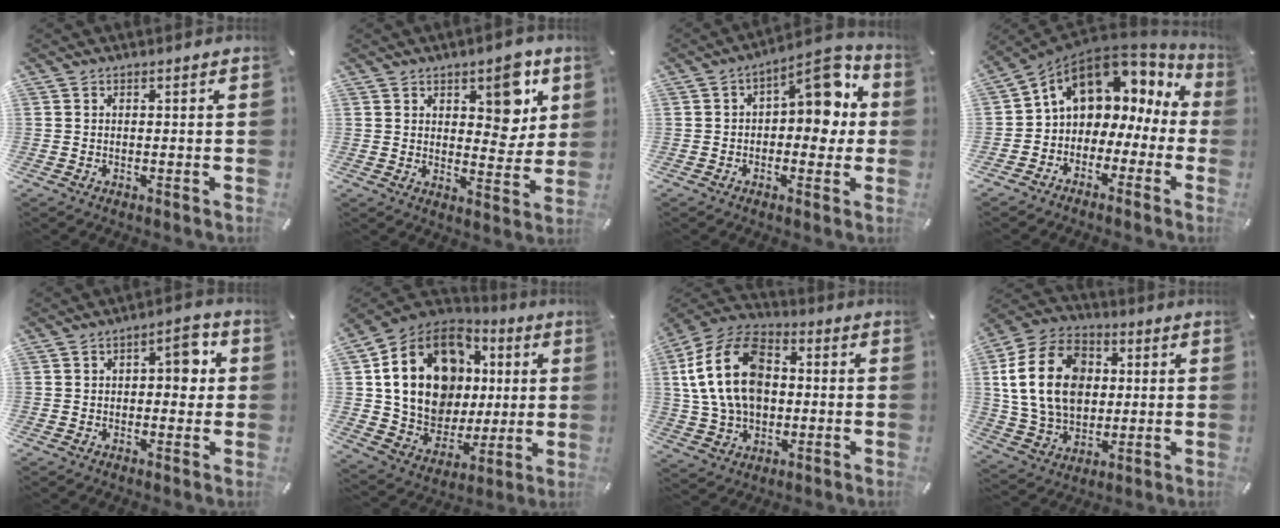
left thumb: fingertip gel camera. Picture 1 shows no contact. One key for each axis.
{"total": 9.6, "fx": 4.9, "fy": 5.7, "fz": 6.0, "tx": -0.052, "ty": -0.034, "tz": 0.076}
{"total": 11.0, "fx": 3.1, "fy": 5.9, "fz": 8.8, "tx": -0.105, "ty": -0.024, "tz": 0.045}
{"total": 9.0, "fx": 4.0, "fy": 7.0, "fz": 4.0, "tx": -0.080, "ty": -0.030, "tz": 0.072}
{"total": 7.0, "fx": 0.8, "fy": 3.9, "fz": 5.8, "tx": -0.063, "ty": 0.000, "tz": 0.001}
{"total": 20.8, "fx": 5.2, "fy": 16.0, "fz": 12.2, "tx": -0.239, "ty": -0.015, "tz": 0.104}
{"total": 17.8, "fx": 1.4, "fy": 13.1, "fz": 11.9, "tx": -0.259, "ty": 0.014, "tz": 0.023}
{"total": 19.1, "fx": 1.8, "fy": 14.7, "fz": 12.0, "tx": -0.255, "ty": 0.012, "tz": 0.033}